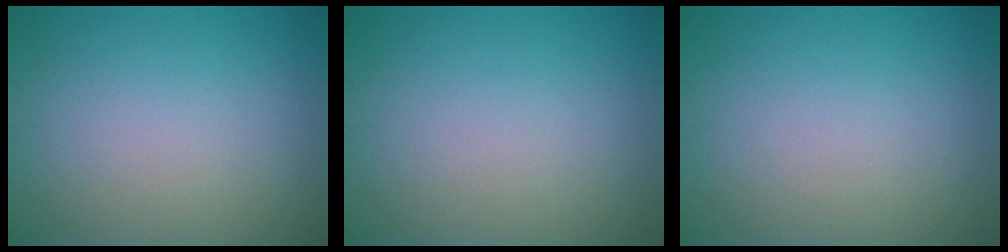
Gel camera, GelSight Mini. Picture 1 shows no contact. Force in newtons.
{"total": 0.0}
{"total": 0.0}